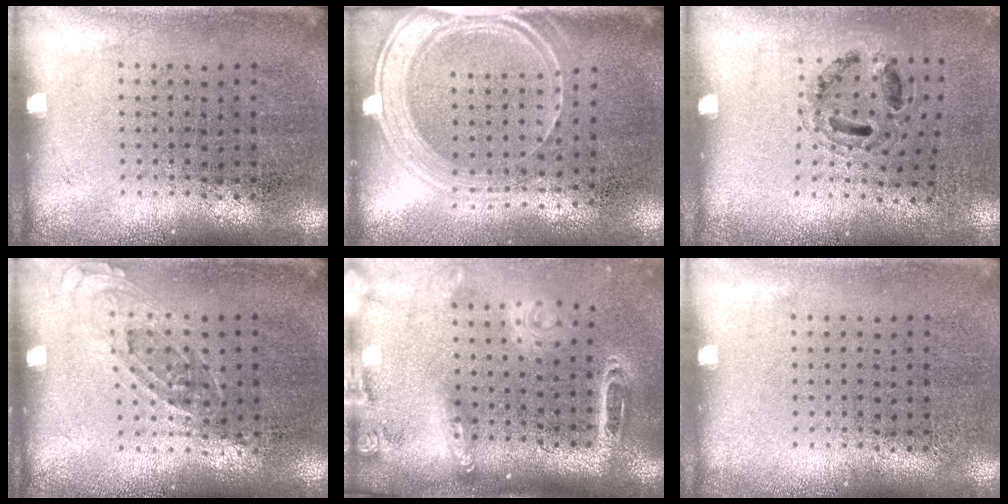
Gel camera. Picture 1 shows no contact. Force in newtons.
{"total": 1.9, "press": 1.7, "slide": 0.9}
{"total": 0.9, "press": 0.8, "slide": 0.3}
{"total": 0.8, "press": 0.8, "slide": 0.3}
{"total": 2.5, "press": 1.8, "slide": 1.7}
{"total": 0.0}